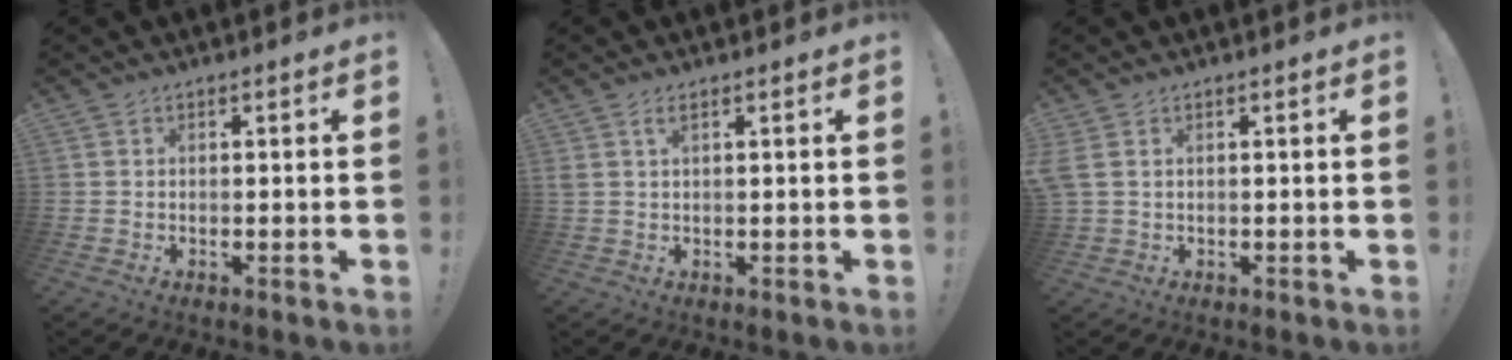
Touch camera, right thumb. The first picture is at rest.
{"total": 2.1, "force": [1.1, 0.7, 1.7], "torque": [-0.042, 0.004, 0.020]}
{"total": 2.7, "force": [1.0, 1.3, 2.1], "torque": [-0.055, 0.003, 0.019]}